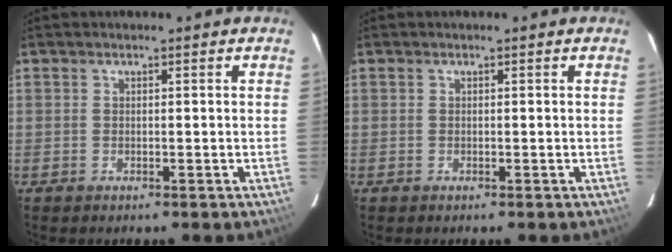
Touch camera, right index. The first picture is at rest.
{"total": 0.0}